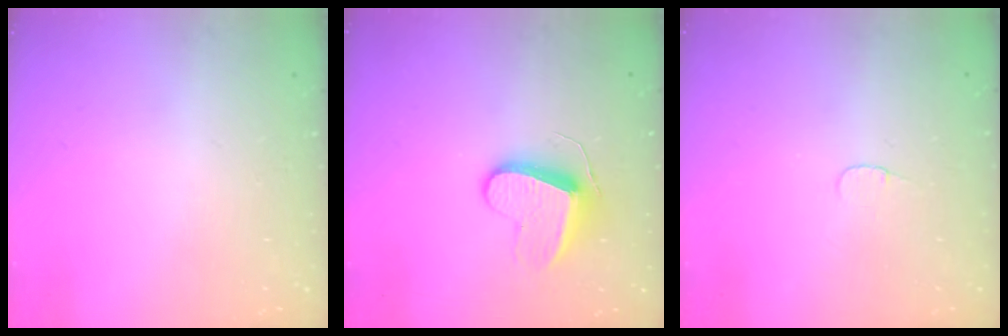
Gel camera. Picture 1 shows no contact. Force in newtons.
{"total": 10.9, "press": 10.9, "slide": 0.7}
{"total": 3.1, "press": 3.1, "slide": 0.3}